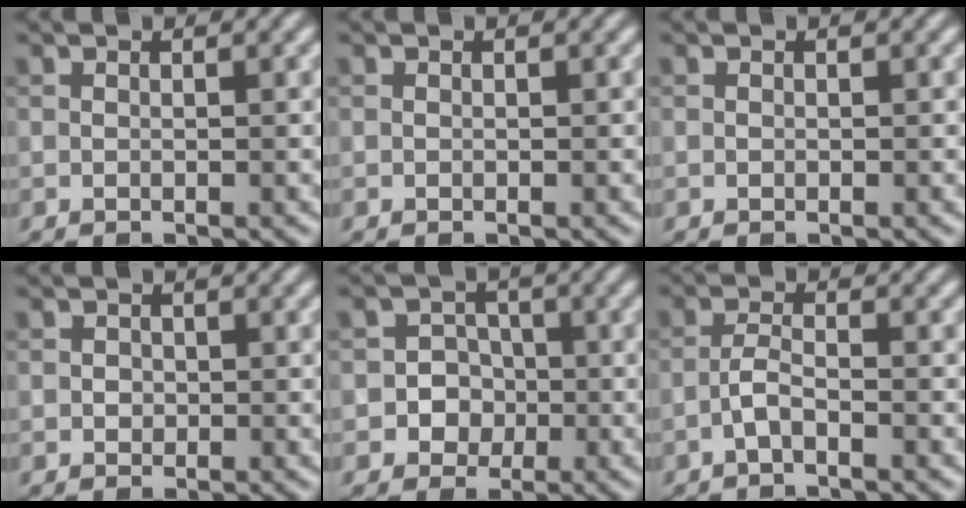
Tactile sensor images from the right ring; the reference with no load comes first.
{"total": 0.0}
{"total": 0.0}
{"total": 0.8, "force": [0.0, 0.7, 0.3], "torque": [-0.001, -0.001, -0.001]}
{"total": 3.1, "force": [-0.8, 2.9, 0.7], "torque": [0.015, 0.004, -0.032]}
{"total": 1.8, "force": [-1.0, 0.4, 1.5], "torque": [-0.033, 0.006, -0.026]}